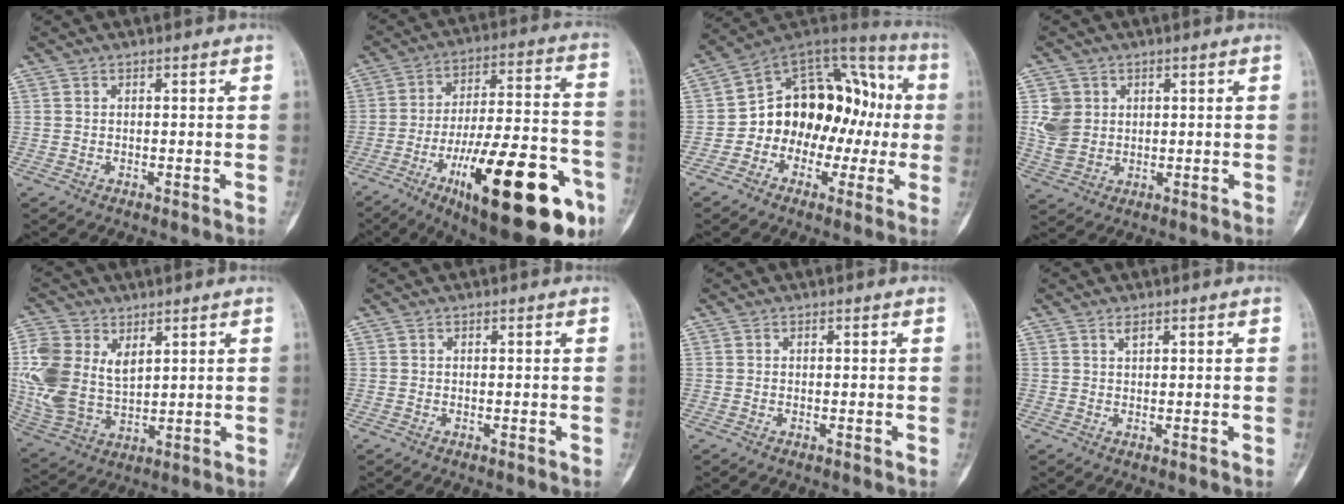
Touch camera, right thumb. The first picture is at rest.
{"total": 29.5, "force": [-12.8, 9.5, 24.8], "torque": [-0.334, 0.059, -0.184]}
{"total": 19.4, "force": [-1.7, 14.0, 13.2], "torque": [-0.132, 0.076, -0.030]}
{"total": 6.4, "force": [1.4, 5.4, 3.1], "torque": [-0.044, -0.006, 0.037]}
{"total": 14.9, "force": [4.3, 9.9, 10.3], "torque": [-0.232, -0.013, 0.093]}
{"total": 0.0}
{"total": 0.0}
{"total": 1.0, "force": [0.7, 0.2, 0.7], "torque": [-0.009, -0.003, 0.013]}